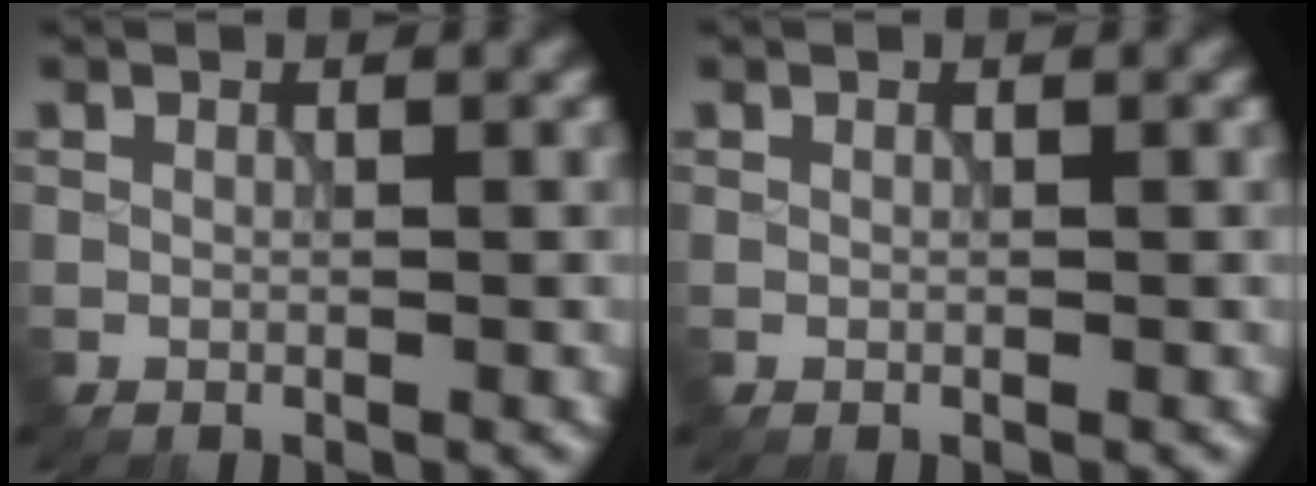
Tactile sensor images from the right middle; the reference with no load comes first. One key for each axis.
{"total": 0.0}